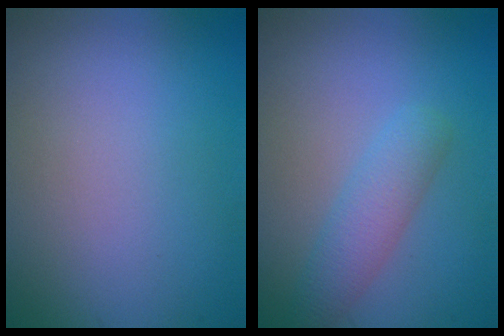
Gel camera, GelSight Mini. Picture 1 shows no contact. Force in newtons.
{"total": 2.9, "press": 2.9, "slide": 0.1}